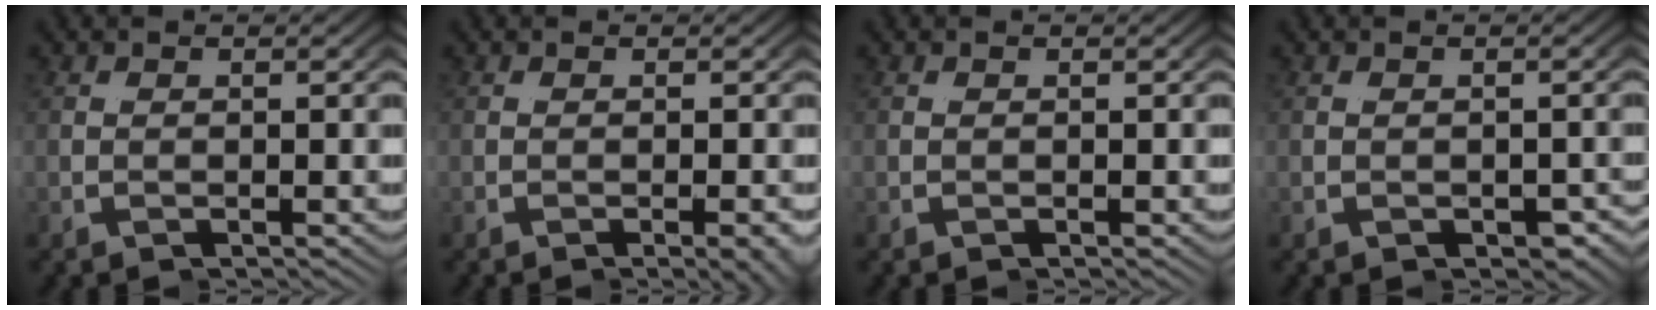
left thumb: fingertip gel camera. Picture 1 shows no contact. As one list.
[{"total": 1.3, "force": [-0.5, 0.0, 1.2], "torque": [-0.026, 0.000, -0.015]}, {"total": 0.0}, {"total": 1.9, "force": [-0.8, 1.2, 1.3], "torque": [-0.019, -0.010, -0.007]}]